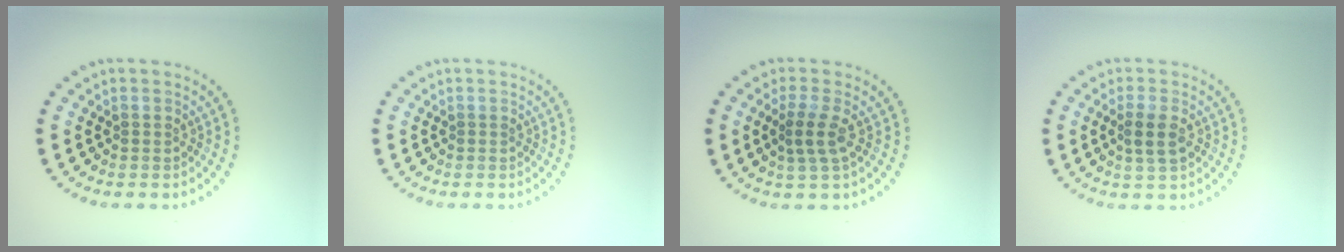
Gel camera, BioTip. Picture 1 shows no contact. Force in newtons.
{"total": 0.0}
{"total": 2.2, "press": 1.9, "slide": 1.2}
{"total": 2.6, "press": 2.5, "slide": 0.7}